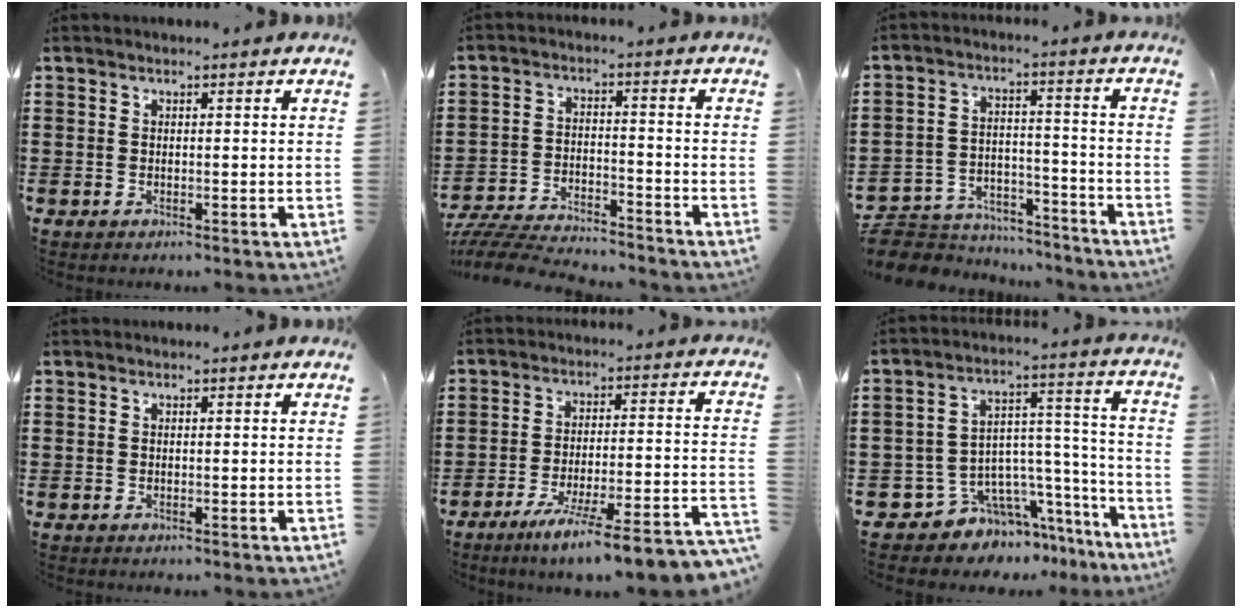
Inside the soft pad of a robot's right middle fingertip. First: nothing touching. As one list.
[{"total": 6.8, "force": [-6.6, 0.8, 1.4], "torque": [-0.034, 0.007, -0.131]}, {"total": 6.0, "force": [-5.6, 2.1, -0.1], "torque": [-0.012, 0.010, -0.117]}, {"total": 0.0}, {"total": 8.1, "force": [-6.7, -0.7, 4.4], "torque": [-0.063, -0.007, -0.127]}, {"total": 7.3, "force": [-5.3, 4.8, 1.2], "torque": [-0.043, -0.007, -0.096]}]